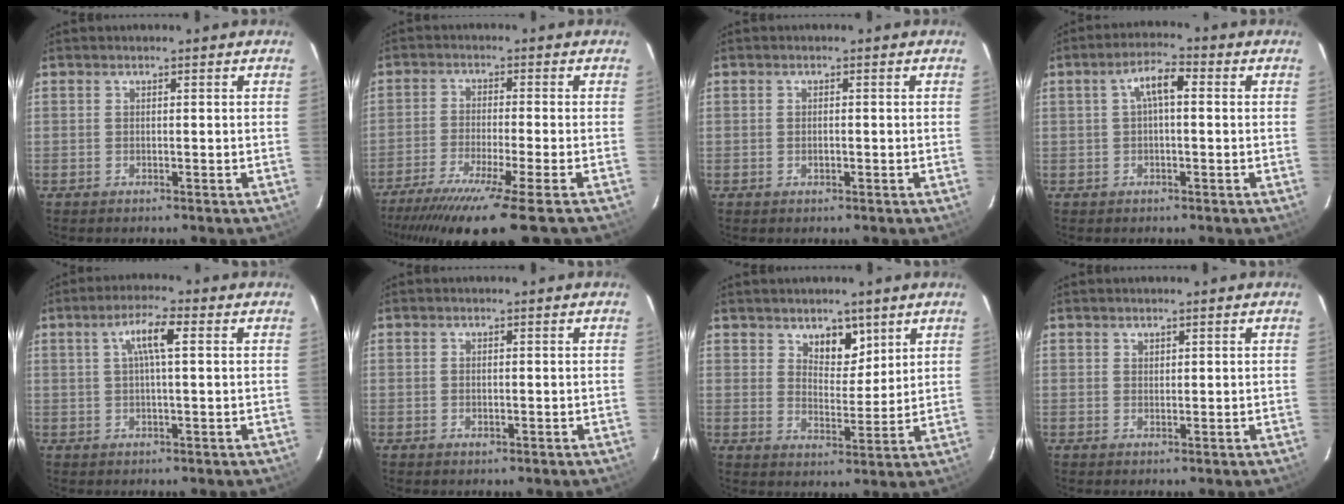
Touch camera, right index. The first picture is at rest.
{"total": 13.7, "force": [-10.8, -0.8, 8.4], "torque": [-0.179, -0.043, -0.182]}
{"total": 0.9, "force": [-0.2, 0.6, 0.5], "torque": [-0.008, 0.000, -0.003]}
{"total": 4.8, "force": [0.6, 1.8, 4.4], "torque": [-0.083, 0.017, 0.013]}
{"total": 5.4, "force": [1.4, 0.7, 5.2], "torque": [-0.099, 0.009, 0.027]}
{"total": 0.9, "force": [-0.1, 0.6, 0.7], "torque": [-0.012, 0.001, -0.001]}
{"total": 6.0, "force": [4.0, 3.5, 2.8], "torque": [-0.030, -0.010, 0.066]}
{"total": 0.8, "force": [0.6, 0.6, 0.0], "torque": [0.000, 0.002, 0.011]}